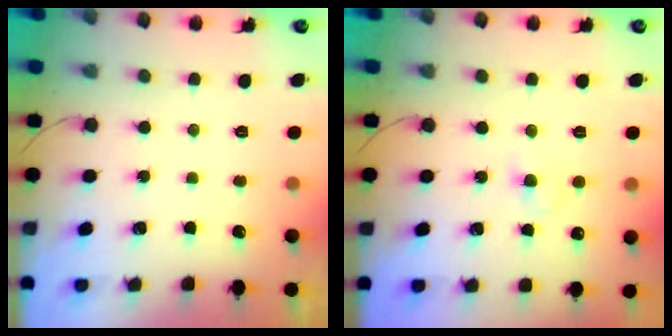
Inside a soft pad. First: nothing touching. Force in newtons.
{"total": 2.0, "press": 1.8, "slide": 0.9}